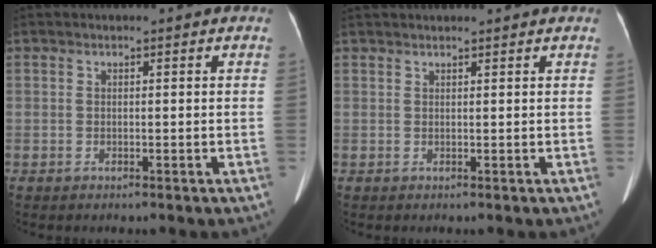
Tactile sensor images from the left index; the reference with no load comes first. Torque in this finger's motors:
{"motor_torque": [-0.05, -0.59, 0.23, 0.07]}